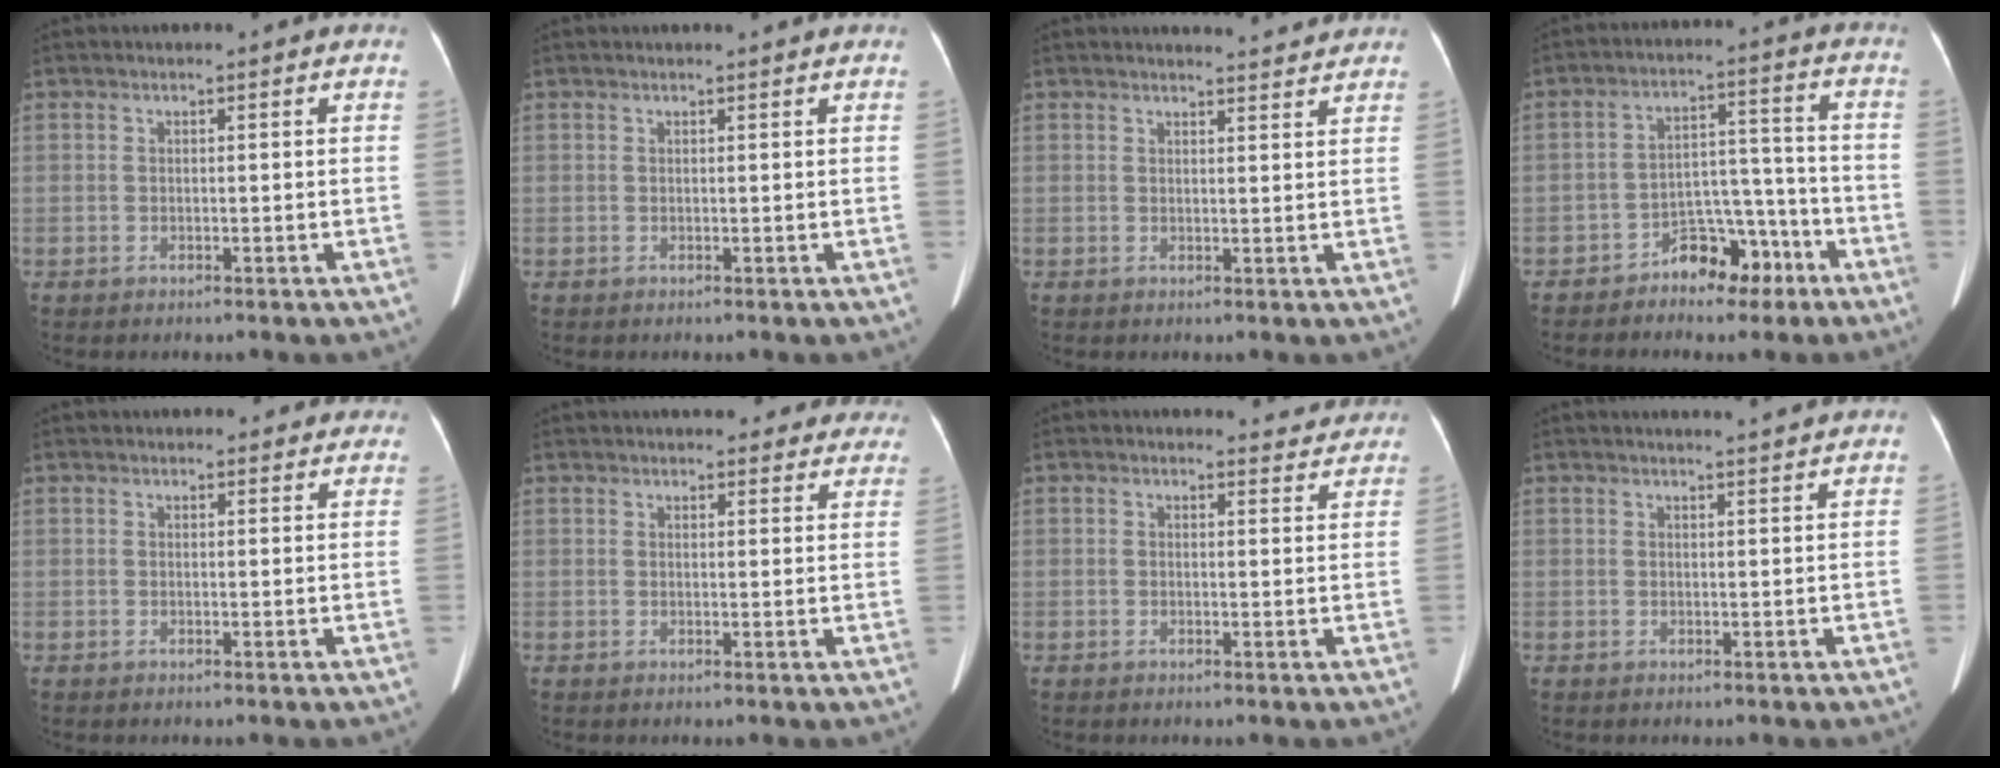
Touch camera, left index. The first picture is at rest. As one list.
[{"total": 1.8, "force": [1.8, 0.1, 0.5], "torque": [-0.009, 0.010, 0.020]}, {"total": 4.3, "force": [4.3, 0.2, 0.5], "torque": [-0.014, 0.001, 0.046]}, {"total": 7.3, "force": [-4.9, 3.9, 3.6], "torque": [-0.057, 0.032, -0.074]}, {"total": 7.6, "force": [6.9, 2.6, 1.8], "torque": [0.003, 0.022, 0.072]}, {"total": 14.8, "force": [13.4, 4.2, 4.7], "torque": [-0.030, 0.015, 0.148]}, {"total": 3.8, "force": [3.6, 1.1, -0.3], "torque": [0.008, -0.007, 0.027]}, {"total": 4.8, "force": [4.6, -0.4, 1.4], "torque": [-0.019, 0.009, 0.051]}]